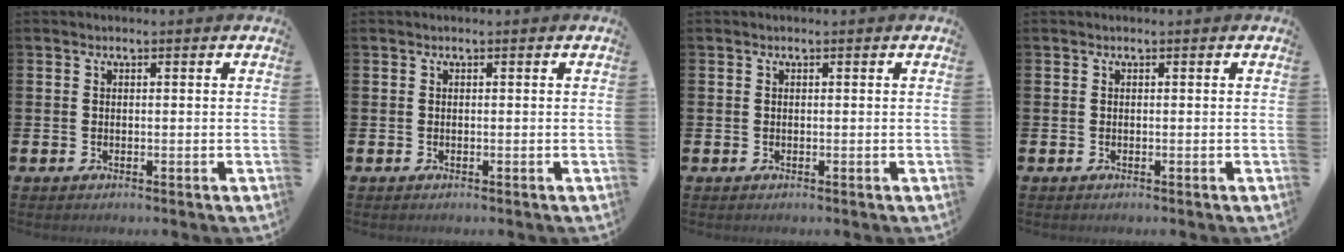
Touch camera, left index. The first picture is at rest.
{"total": 0.0}
{"total": 0.0}
{"total": 0.0}